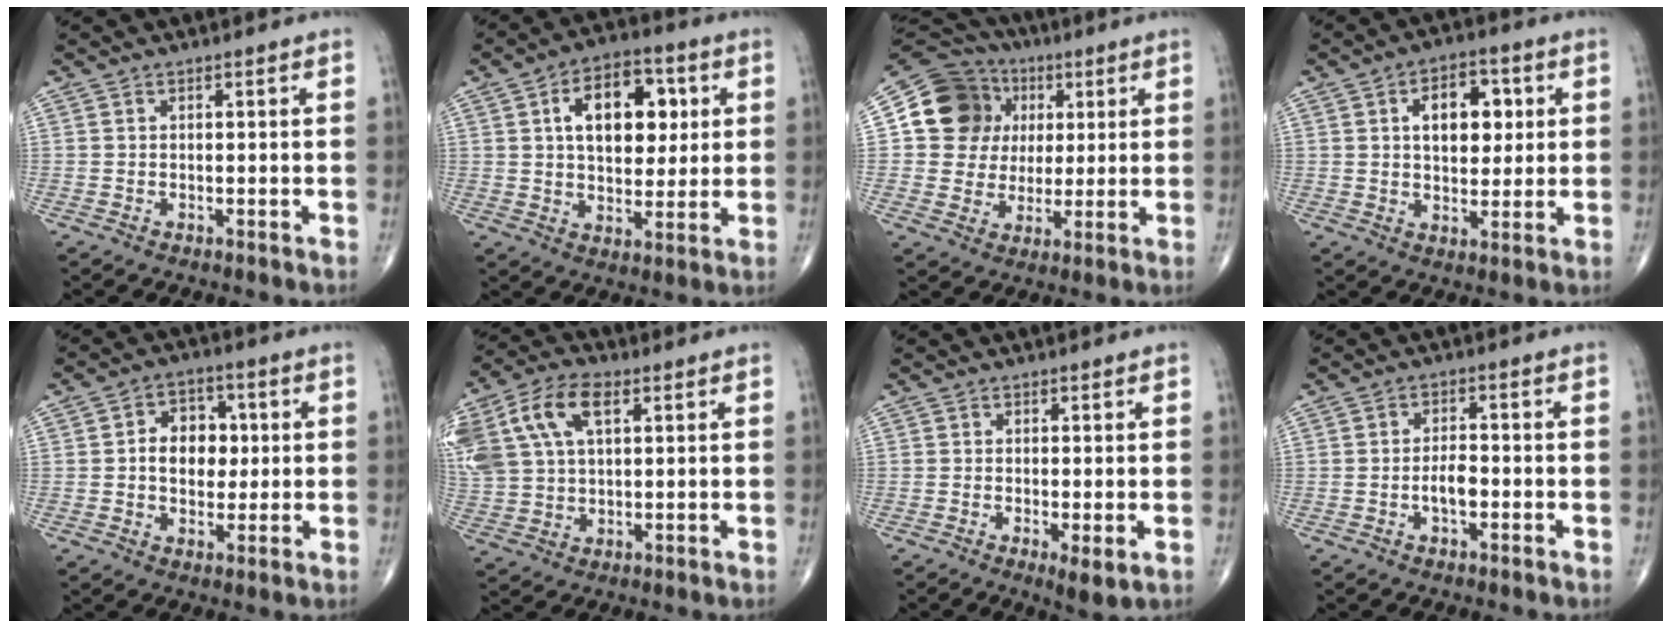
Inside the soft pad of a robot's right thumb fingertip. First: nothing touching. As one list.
[{"total": 14.5, "force": [3.7, 8.7, 11.0], "torque": [-0.130, 0.003, 0.056]}, {"total": 15.0, "force": [3.6, 13.5, 5.5], "torque": [-0.064, 0.016, 0.063]}, {"total": 10.3, "force": [2.5, 6.2, 7.8], "torque": [-0.078, -0.001, 0.037]}, {"total": 8.8, "force": [0.7, 6.4, 5.9], "torque": [-0.051, 0.010, 0.007]}, {"total": 18.6, "force": [6.9, 11.2, 13.2], "torque": [-0.306, 0.022, 0.128]}, {"total": 3.7, "force": [-0.9, 1.0, 3.5], "torque": [-0.063, -0.014, -0.017]}, {"total": 3.8, "force": [-1.1, 1.9, 3.2], "torque": [-0.052, 0.009, -0.021]}]